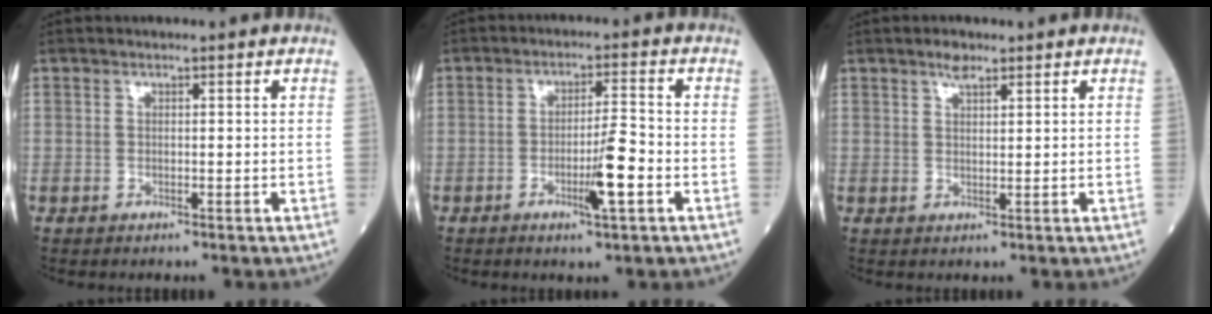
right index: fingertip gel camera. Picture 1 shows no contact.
{"total": 6.3, "force": [-2.2, 0.2, 5.8], "torque": [-0.101, -0.005, -0.038]}
{"total": 2.0, "force": [1.5, 0.6, 1.2], "torque": [-0.023, 0.005, 0.025]}